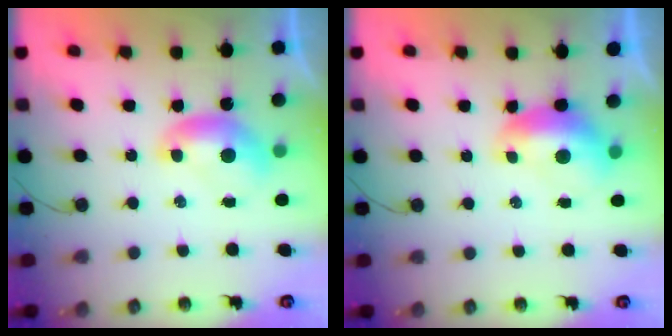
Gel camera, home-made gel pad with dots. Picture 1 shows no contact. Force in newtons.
{"total": 1.5, "press": 1.4, "slide": 0.7}